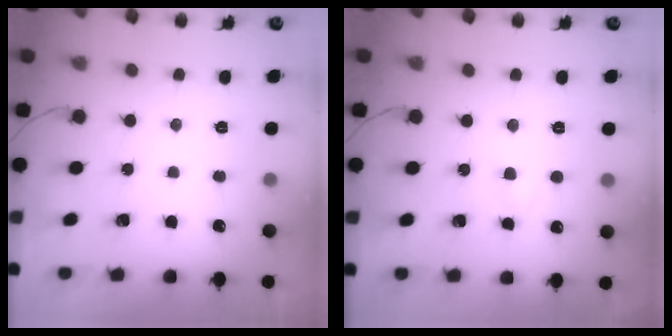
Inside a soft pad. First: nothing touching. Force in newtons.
{"total": 1.9, "press": 1.7, "slide": 0.9}